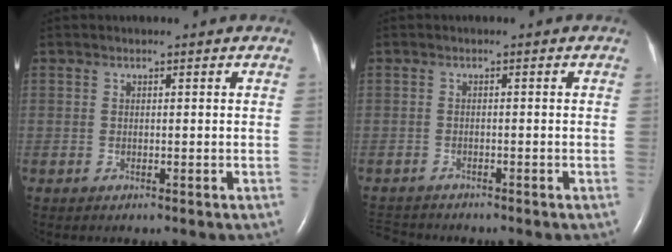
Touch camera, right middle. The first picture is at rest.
{"total": 3.5, "force": [-3.5, 0.7, 0.3], "torque": [-0.005, -0.014, -0.059]}